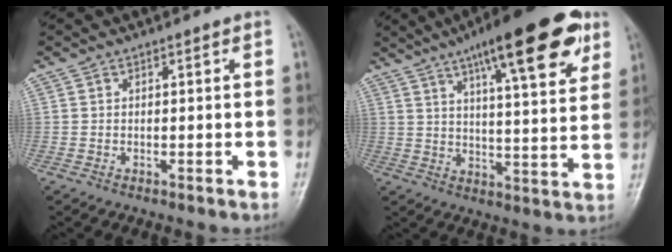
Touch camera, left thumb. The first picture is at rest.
{"total": 20.7, "force": [11.5, 5.4, 16.4], "torque": [-0.215, -0.023, 0.167]}